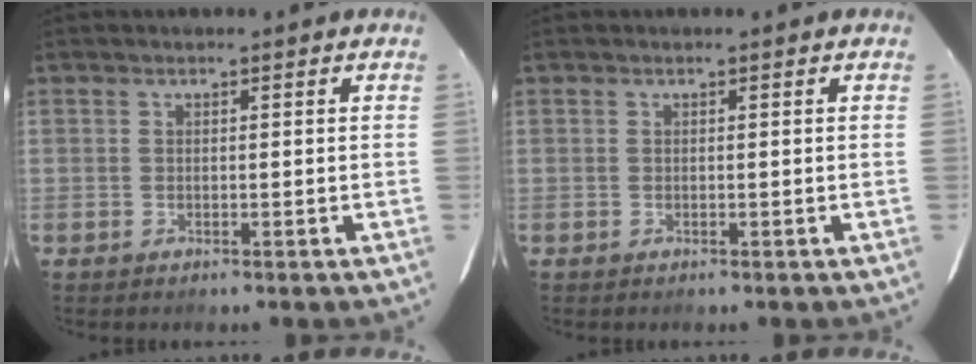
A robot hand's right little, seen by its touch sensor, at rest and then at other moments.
{"total": 0.0}